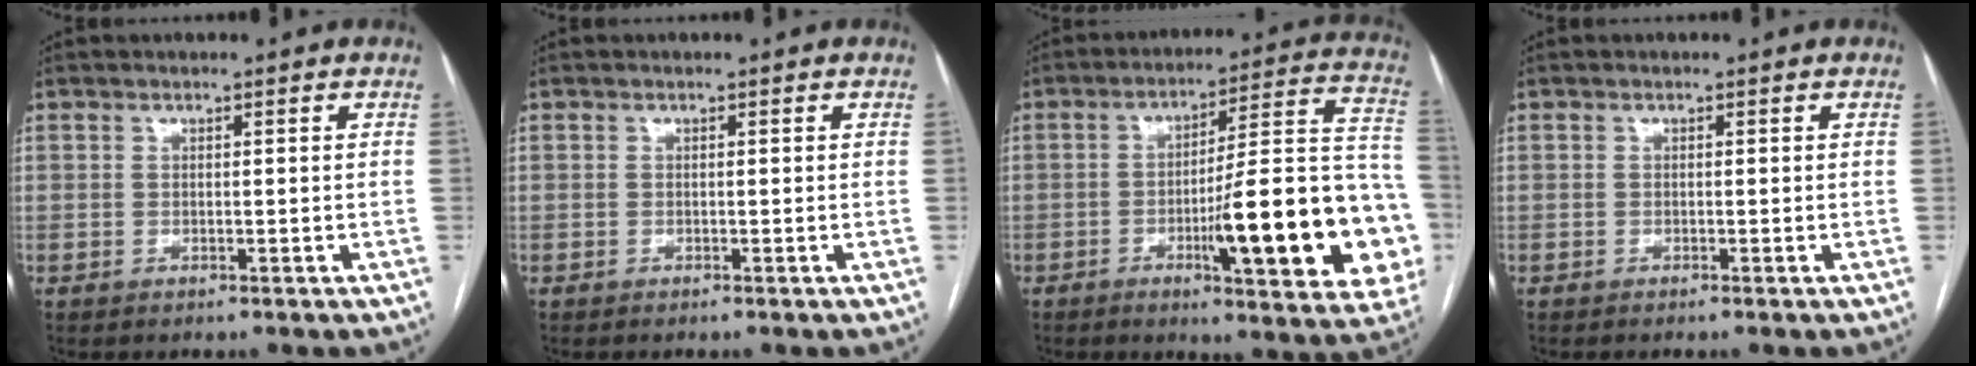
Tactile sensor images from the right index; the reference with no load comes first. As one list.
[{"total": 0.0}, {"total": 22.9, "force": [-6.1, 3.5, 21.8], "torque": [-0.218, 0.019, -0.073]}, {"total": 0.0}]